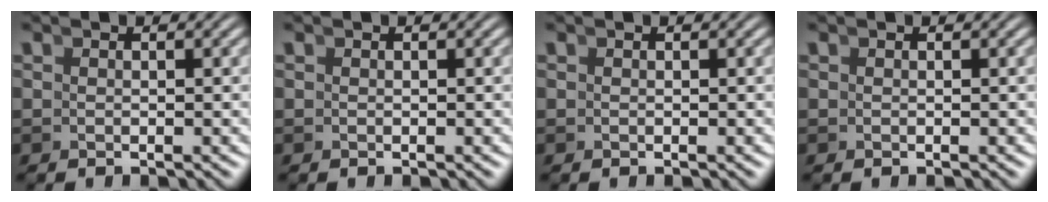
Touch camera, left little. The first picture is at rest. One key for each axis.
{"total": 0.0}
{"total": 0.0}
{"total": 0.0}